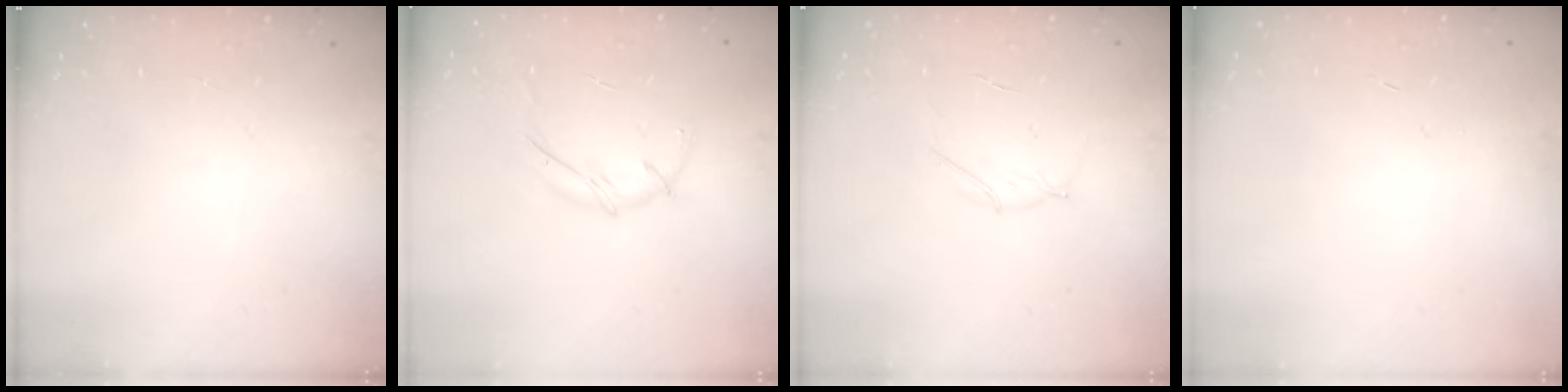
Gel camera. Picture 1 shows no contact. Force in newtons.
{"total": 5.9, "press": 5.7, "slide": 1.3}
{"total": 3.3, "press": 3.2, "slide": 0.8}
{"total": 0.6, "press": 0.5, "slide": 0.2}